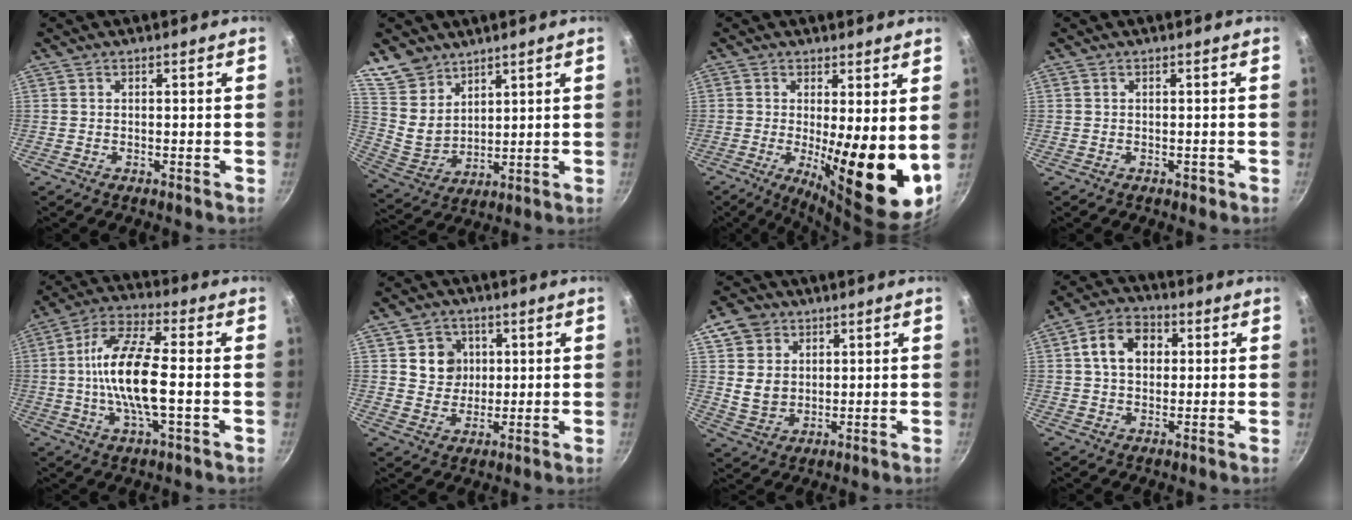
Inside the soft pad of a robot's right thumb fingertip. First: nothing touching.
{"total": 9.9, "force": [7.3, 6.2, 2.6], "torque": [-0.026, -0.036, 0.157]}
{"total": 14.4, "force": [-0.3, 3.5, 14.0], "torque": [-0.188, -0.029, 0.000]}
{"total": 0.9, "force": [-0.4, 0.6, 0.5], "torque": [-0.004, 0.003, -0.004]}
{"total": 14.6, "force": [-1.0, 4.9, 13.8], "torque": [-0.266, 0.024, -0.033]}
{"total": 7.1, "force": [1.8, 6.4, 2.4], "torque": [-0.001, -0.007, 0.032]}
{"total": 8.5, "force": [3.3, 7.1, 3.3], "torque": [-0.026, -0.015, 0.065]}
{"total": 9.2, "force": [1.9, 6.9, 5.8], "torque": [-0.075, 0.015, 0.021]}